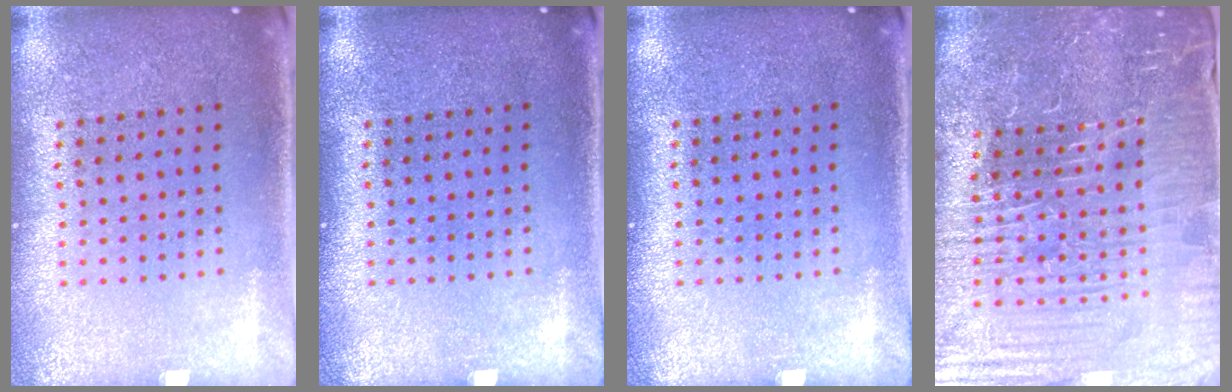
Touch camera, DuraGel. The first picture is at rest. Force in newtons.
{"total": 0.0}
{"total": 0.0}
{"total": 5.1, "press": 5.0, "slide": 1.3}